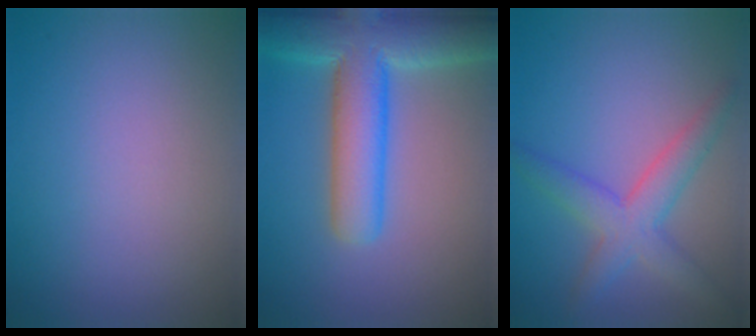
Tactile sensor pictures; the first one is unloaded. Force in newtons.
{"total": 9.1, "press": 9.1, "slide": 0.6}
{"total": 3.9, "press": 3.9, "slide": 0.2}